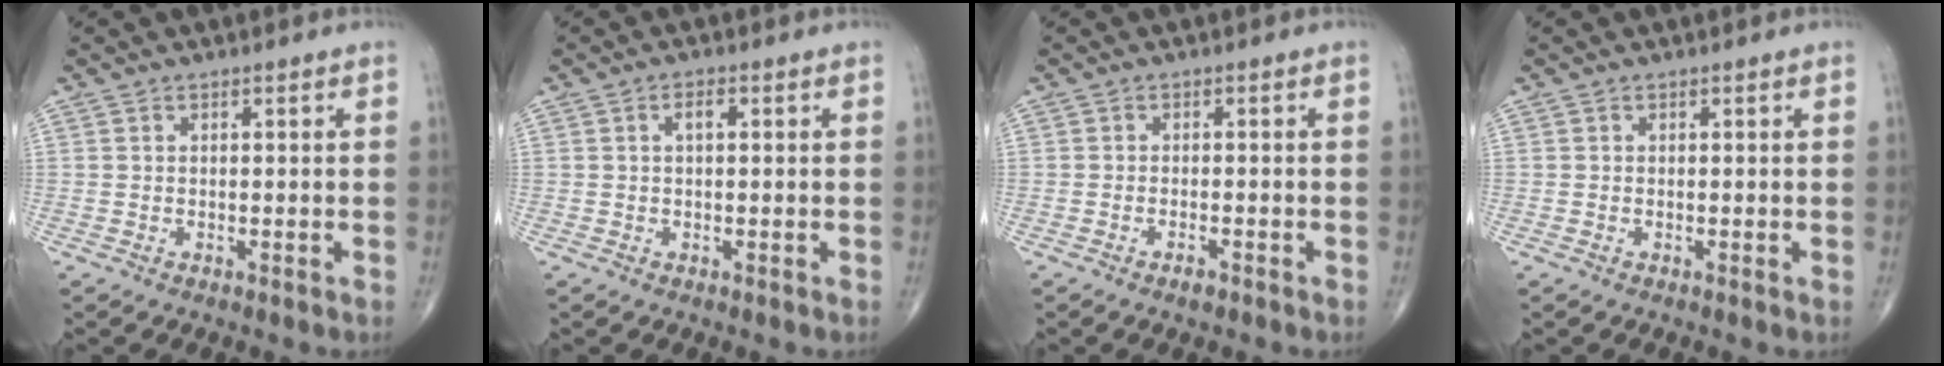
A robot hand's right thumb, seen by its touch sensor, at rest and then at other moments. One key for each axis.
{"total": 2.0, "fx": 0.4, "fy": 0.9, "fz": 1.7, "tx": -0.030, "ty": 0.006, "tz": 0.006}
{"total": 1.6, "fx": -1.1, "fy": 0.4, "fz": 1.0, "tx": -0.019, "ty": 0.002, "tz": -0.021}
{"total": 0.0}